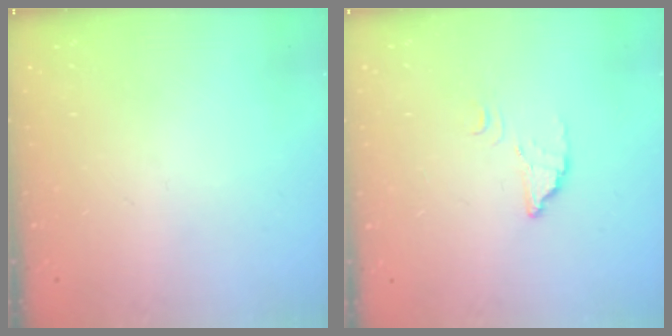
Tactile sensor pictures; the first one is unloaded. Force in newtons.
{"total": 3.1, "press": 3.1, "slide": 0.2}